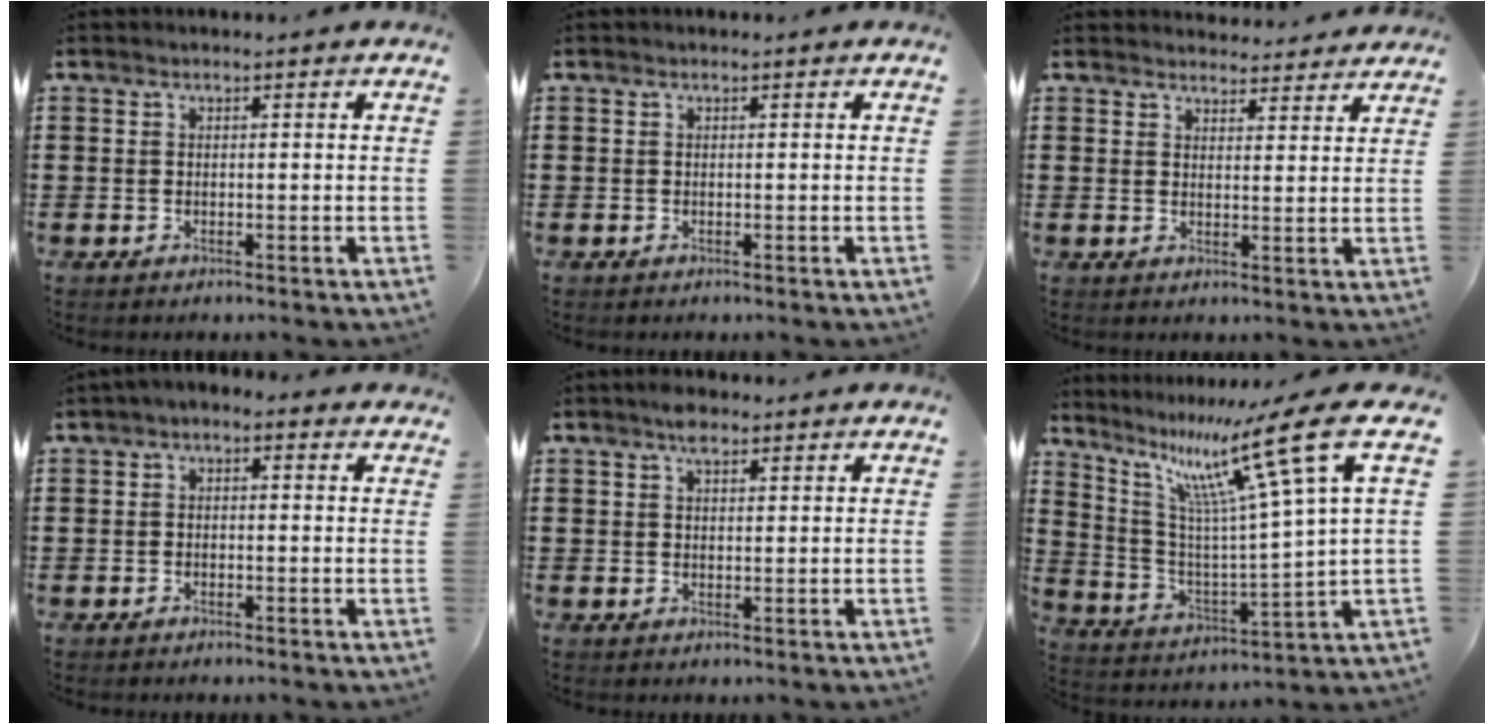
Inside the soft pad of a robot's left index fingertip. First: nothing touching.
{"total": 0.0}
{"total": 3.2, "force": [3.1, 0.6, 0.1], "torque": [-0.003, -0.014, 0.057]}
{"total": 1.3, "force": [-1.1, 0.5, 0.5], "torque": [-0.011, 0.003, -0.024]}
{"total": 2.9, "force": [2.0, 1.2, 1.8], "torque": [-0.033, 0.002, 0.034]}
{"total": 16.3, "force": [8.8, 1.4, 13.7], "torque": [-0.259, -0.042, 0.128]}